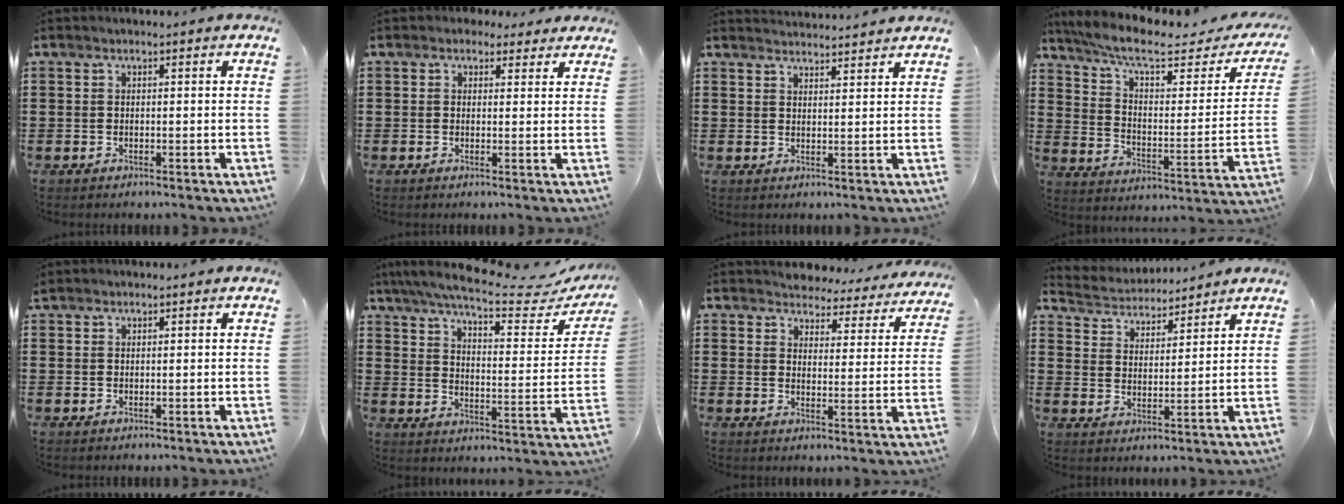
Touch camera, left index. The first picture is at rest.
{"total": 2.2, "force": [1.6, 1.4, 0.5], "torque": [-0.009, 0.005, 0.027]}
{"total": 2.5, "force": [2.5, -0.1, -0.2], "torque": [-0.004, -0.010, 0.047]}
{"total": 8.8, "force": [6.7, 1.8, 5.4], "torque": [-0.124, -0.038, 0.114]}
{"total": 1.0, "force": [1.0, 0.3, 0.1], "torque": [-0.005, 0.002, 0.019]}
{"total": 7.8, "force": [6.7, 0.1, 3.9], "torque": [-0.097, -0.043, 0.109]}
{"total": 4.4, "force": [4.3, 0.6, -0.1], "torque": [-0.016, -0.034, 0.073]}
{"total": 4.0, "force": [3.9, 0.7, -0.3], "torque": [-0.019, -0.024, 0.066]}